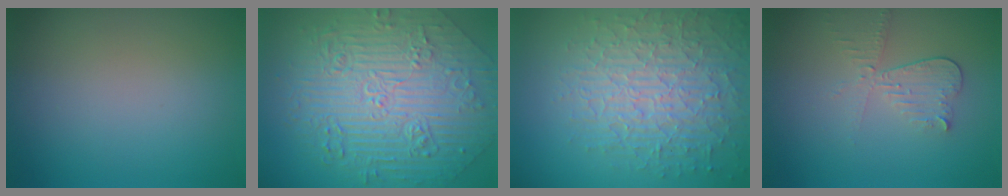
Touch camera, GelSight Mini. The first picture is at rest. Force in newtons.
{"total": 10.5, "press": 7.7, "slide": 7.1}
{"total": 7.7, "press": 5.6, "slide": 5.3}
{"total": 3.0, "press": 2.6, "slide": 1.5}